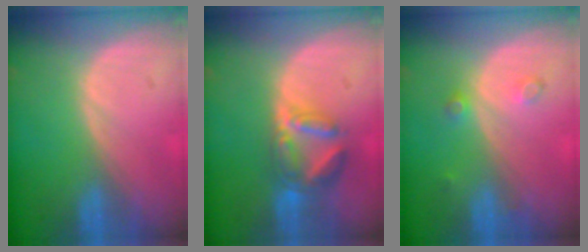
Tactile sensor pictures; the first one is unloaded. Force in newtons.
{"total": 7.2, "press": 6.3, "slide": 3.5}
{"total": 2.5, "press": 2.1, "slide": 1.3}